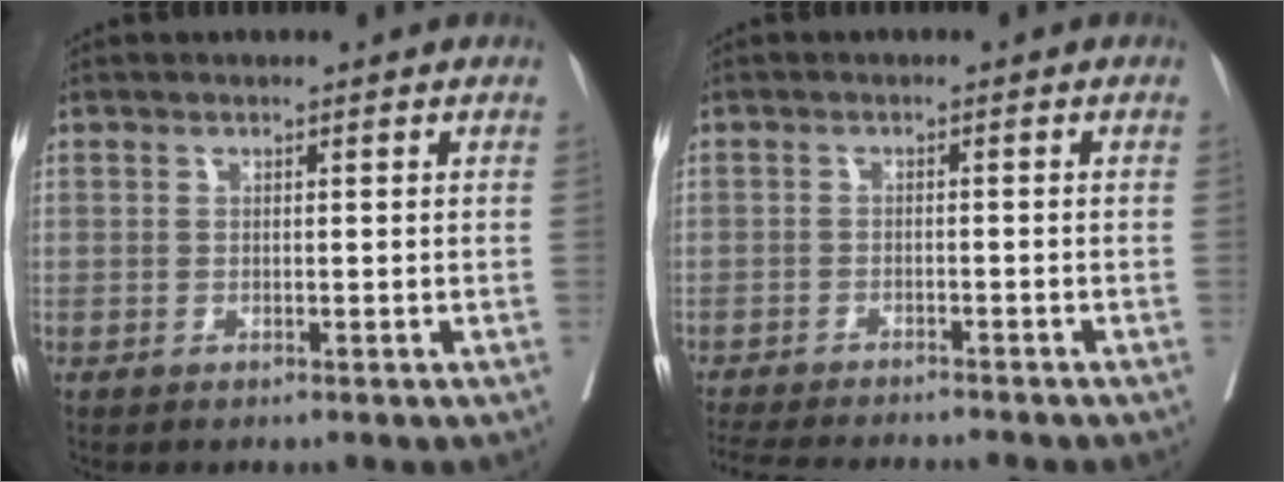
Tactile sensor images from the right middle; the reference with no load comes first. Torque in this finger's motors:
{"motor_torque": [0.99, -1.15, 0.08, 0.05]}